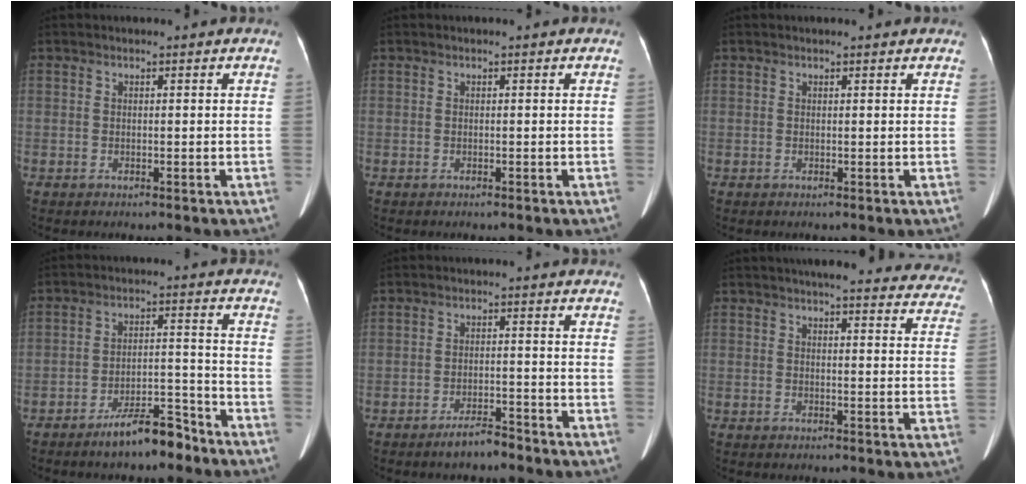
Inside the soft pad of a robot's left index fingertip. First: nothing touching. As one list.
[{"total": 0.0}, {"total": 1.9, "force": [1.7, 0.3, 0.8], "torque": [-0.009, 0.018, 0.018]}, {"total": 7.3, "force": [-6.0, 1.8, 3.8], "torque": [-0.068, 0.006, -0.101]}, {"total": 3.4, "force": [-3.0, 0.6, 1.6], "torque": [-0.033, -0.003, -0.053]}, {"total": 25.6, "force": [23.5, 4.4, 9.1], "torque": [-0.112, -0.044, 0.257]}]